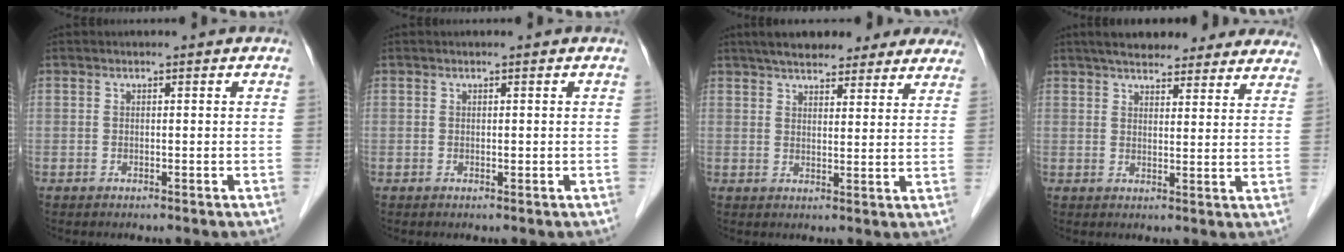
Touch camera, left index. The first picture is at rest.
{"total": 0.0}
{"total": 15.7, "force": [13.1, 4.6, 7.4], "torque": [-0.093, 0.033, 0.170]}
{"total": 18.4, "force": [15.9, 4.9, 7.8], "torque": [-0.095, 0.029, 0.198]}